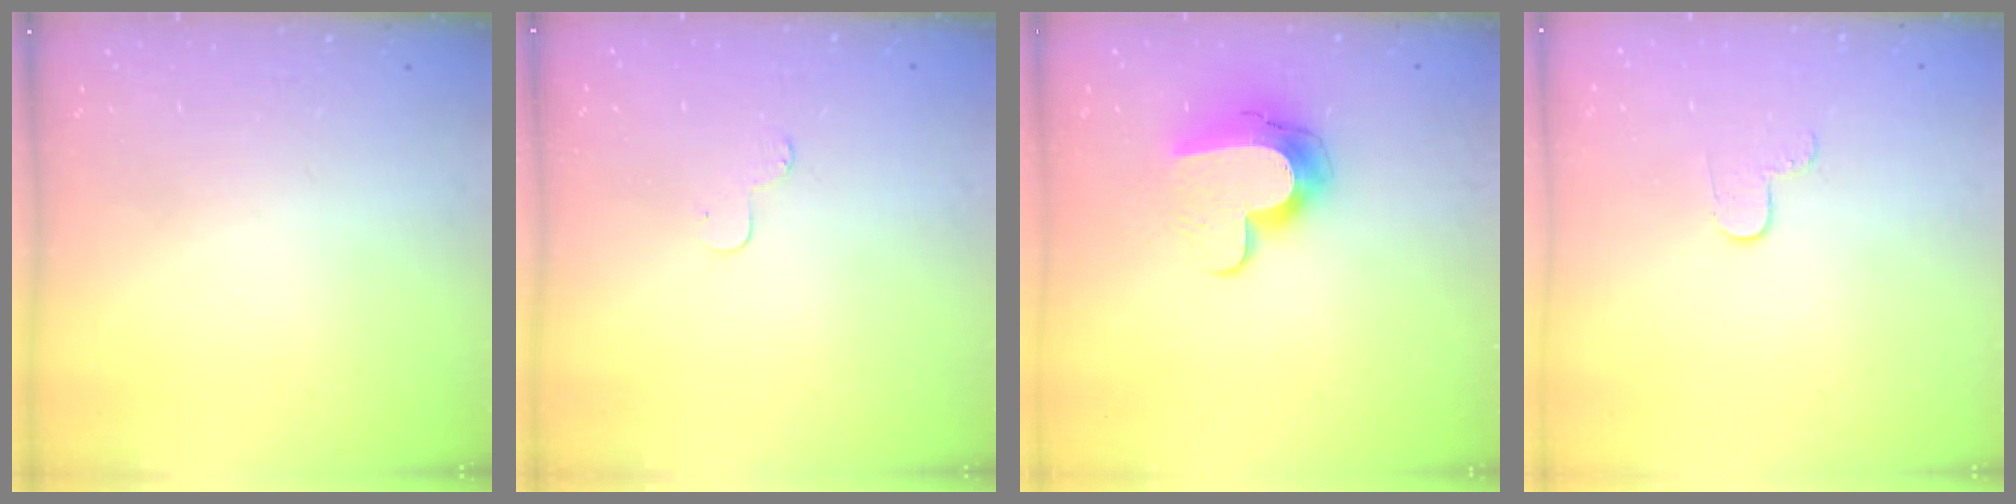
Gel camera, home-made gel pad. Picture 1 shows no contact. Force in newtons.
{"total": 3.3, "press": 3.3, "slide": 0.3}
{"total": 12.1, "press": 12.0, "slide": 0.9}
{"total": 4.7, "press": 4.6, "slide": 0.4}